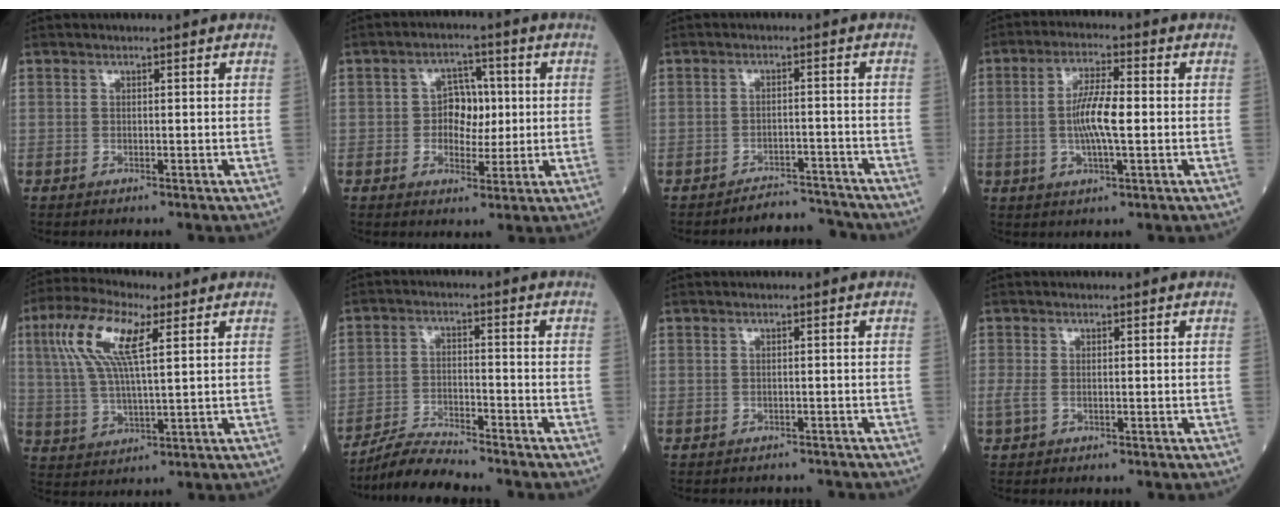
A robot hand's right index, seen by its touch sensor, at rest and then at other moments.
{"total": 5.6, "force": [0.2, 3.9, 4.0], "torque": [-0.056, 0.013, 0.003]}
{"total": 4.7, "force": [-4.6, 0.2, -1.0], "torque": [0.025, 0.011, -0.069]}
{"total": 7.3, "force": [-0.3, 1.3, 7.2], "torque": [-0.139, 0.002, -0.010]}
{"total": 11.2, "force": [4.2, 2.6, 10.0], "torque": [-0.219, 0.020, 0.080]}
{"total": 6.3, "force": [-6.2, -0.2, 1.5], "torque": [-0.028, -0.014, -0.115]}
{"total": 4.1, "force": [-3.8, 1.3, 0.6], "torque": [0.002, -0.002, -0.046]}
{"total": 1.4, "force": [-0.4, 0.8, 1.1], "torque": [-0.030, -0.001, -0.007]}